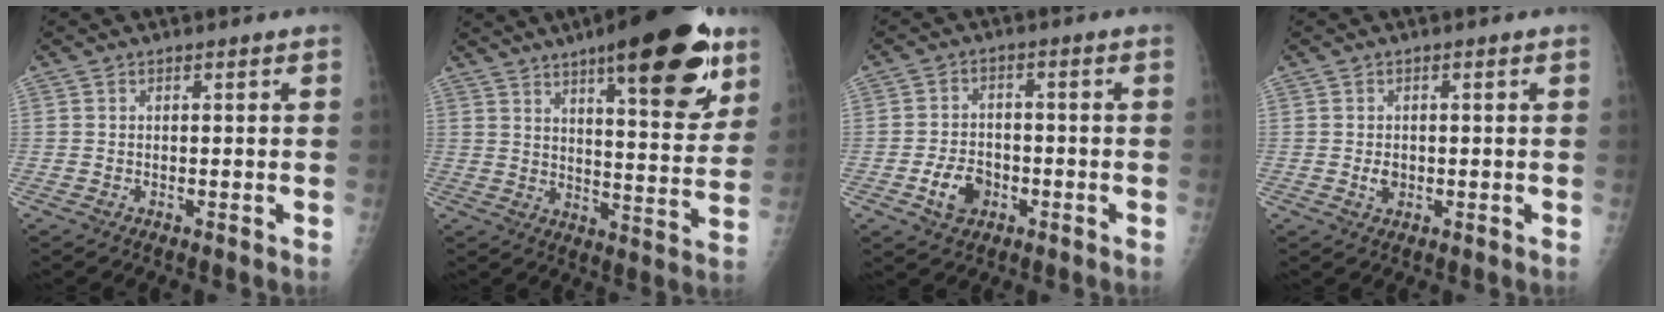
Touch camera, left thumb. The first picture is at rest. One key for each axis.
{"total": 22.1, "fx": 12.7, "fy": 6.4, "fz": 16.9, "tx": -0.209, "ty": -0.051, "tz": 0.184}
{"total": 6.4, "fx": -2.6, "fy": 4.6, "fz": 3.6, "tx": -0.047, "ty": 0.017, "tz": -0.043}
{"total": 2.2, "fx": -0.3, "fy": 1.7, "fz": 1.4, "tx": -0.014, "ty": 0.002, "tz": -0.002}